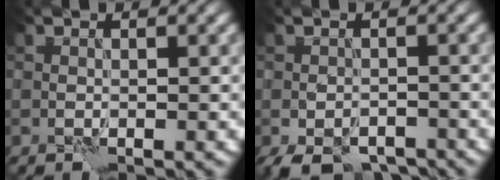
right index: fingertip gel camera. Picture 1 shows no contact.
{"total": 5.8, "force": [-4.7, 2.3, 2.5], "torque": [-0.038, -0.012, -0.073]}